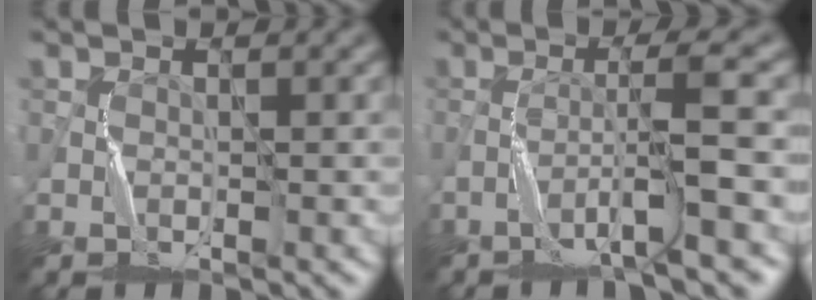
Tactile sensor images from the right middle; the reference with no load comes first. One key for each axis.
{"total": 4.1, "fx": -2.0, "fy": -0.5, "fz": 3.6, "tx": -0.060, "ty": 0.013, "tz": -0.046}